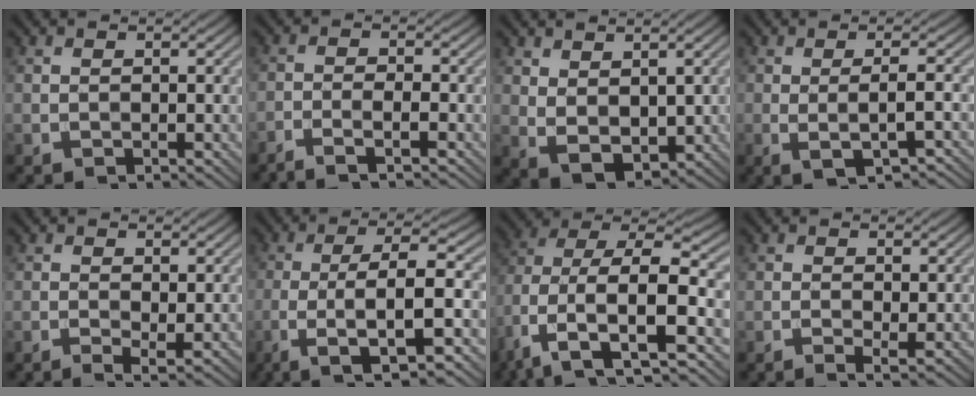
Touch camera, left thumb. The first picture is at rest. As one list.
[{"total": 3.0, "force": [-2.2, 0.4, 1.9], "torque": [-0.035, 0.002, -0.049]}, {"total": 4.1, "force": [1.6, 2.5, 2.9], "torque": [-0.062, -0.014, 0.041]}, {"total": 4.3, "force": [-0.7, 0.8, 4.1], "torque": [-0.074, 0.003, -0.014]}, {"total": 1.8, "force": [-0.4, 0.4, 1.6], "torque": [-0.036, -0.005, -0.008]}, {"total": 10.4, "force": [-3.7, 2.3, 9.5], "torque": [-0.152, 0.014, -0.072]}, {"total": 13.8, "force": [-1.9, 8.1, 11.0], "torque": [-0.252, -0.013, -0.030]}, {"total": 1.5, "force": [-0.5, 0.3, 1.3], "torque": [-0.028, -0.003, -0.010]}]